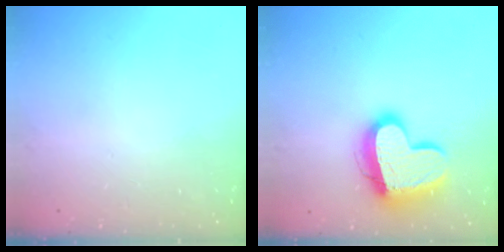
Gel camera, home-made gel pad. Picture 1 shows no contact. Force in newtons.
{"total": 16.7, "press": 16.6, "slide": 1.4}